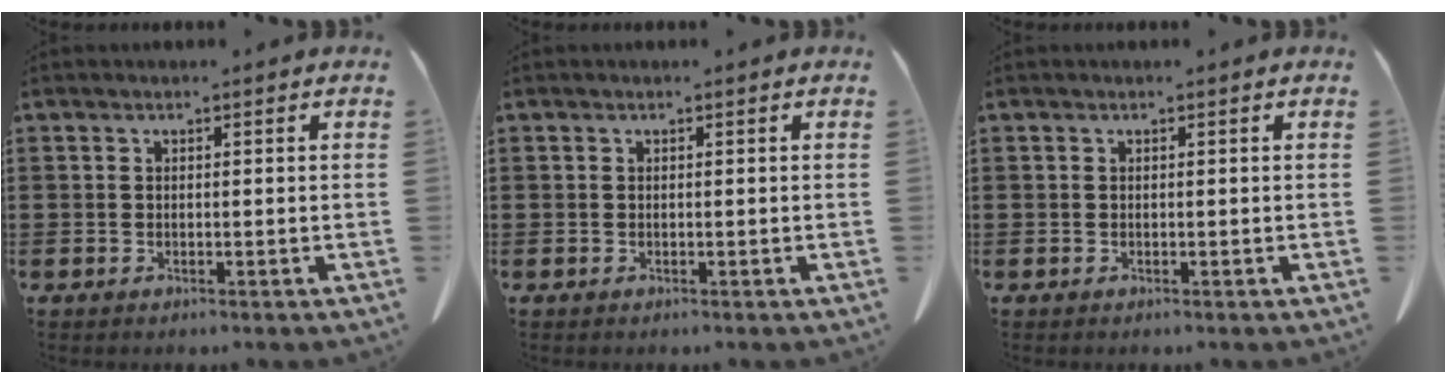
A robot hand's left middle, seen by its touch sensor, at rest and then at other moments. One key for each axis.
{"total": 0.0}
{"total": 0.0}